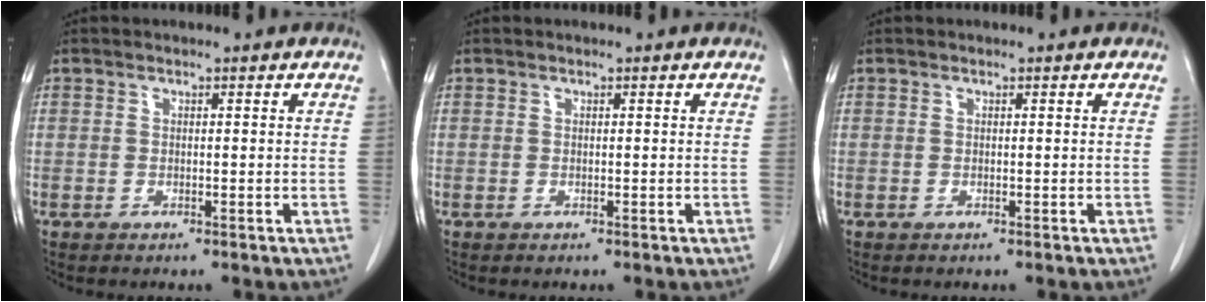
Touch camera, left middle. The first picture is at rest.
{"total": 0.0}
{"total": 0.0}